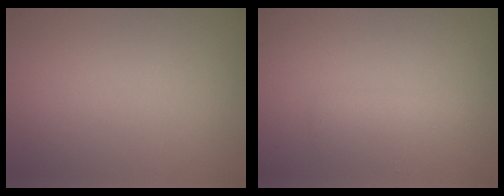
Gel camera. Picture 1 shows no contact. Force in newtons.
{"total": 1.9, "press": 1.9, "slide": 0.1}